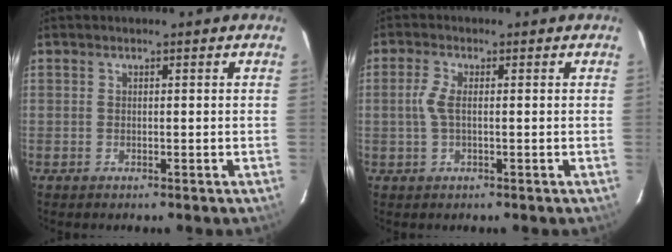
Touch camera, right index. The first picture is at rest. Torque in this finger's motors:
{"motor_torque": [0.02, -0.01, 0.17, 0.06]}